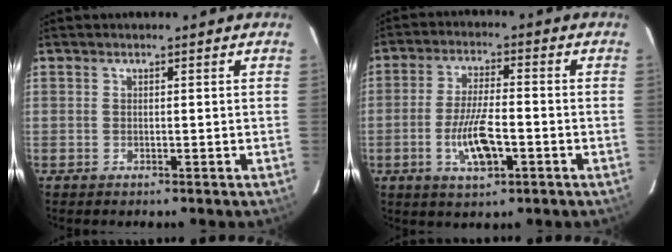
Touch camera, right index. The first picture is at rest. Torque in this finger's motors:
{"motor_torque": [0.23, -0.08, 0.13, 0.06]}